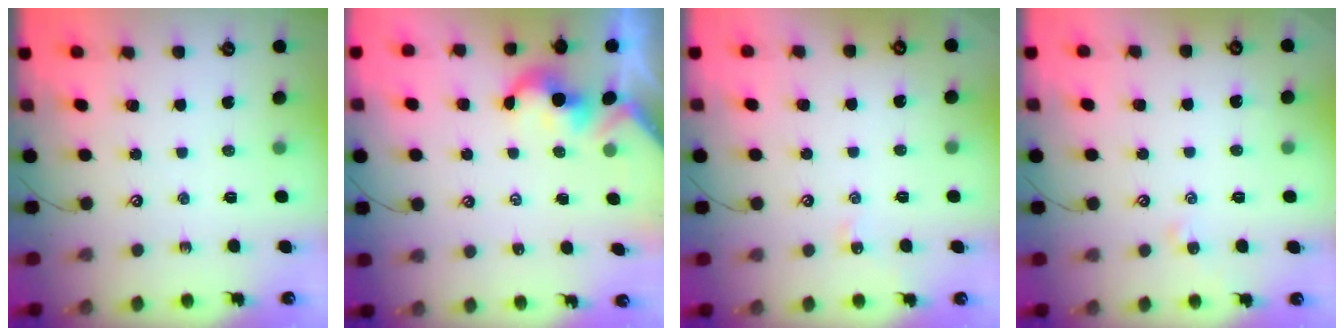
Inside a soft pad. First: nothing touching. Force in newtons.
{"total": 2.0, "press": 2.0, "slide": 0.4}
{"total": 0.6, "press": 0.5, "slide": 0.4}
{"total": 0.0}